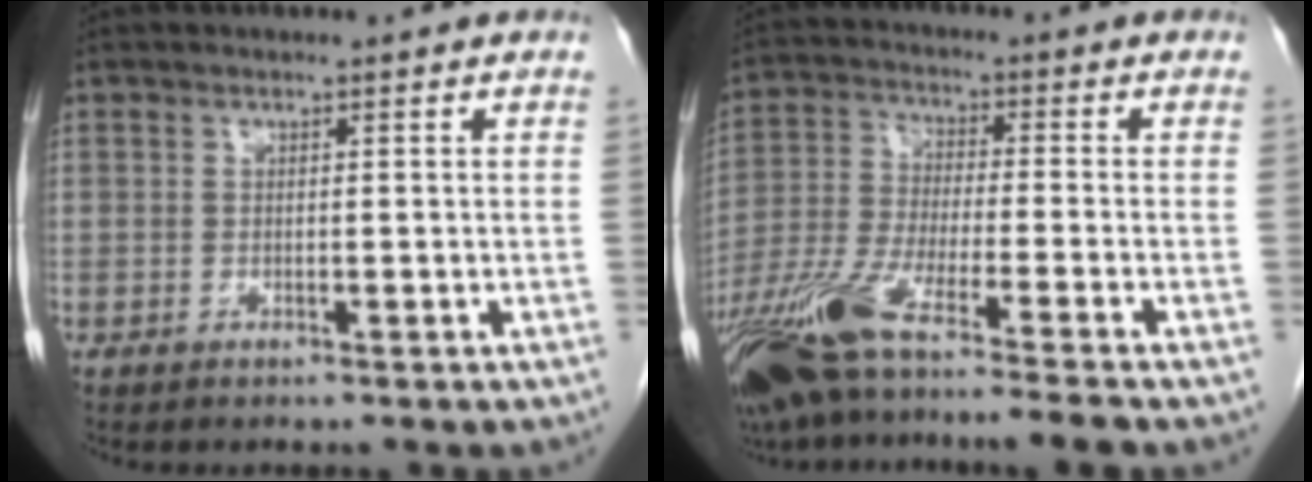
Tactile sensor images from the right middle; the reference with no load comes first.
{"total": 15.2, "force": [-11.1, -0.4, 10.4], "torque": [-0.218, -0.043, -0.202]}